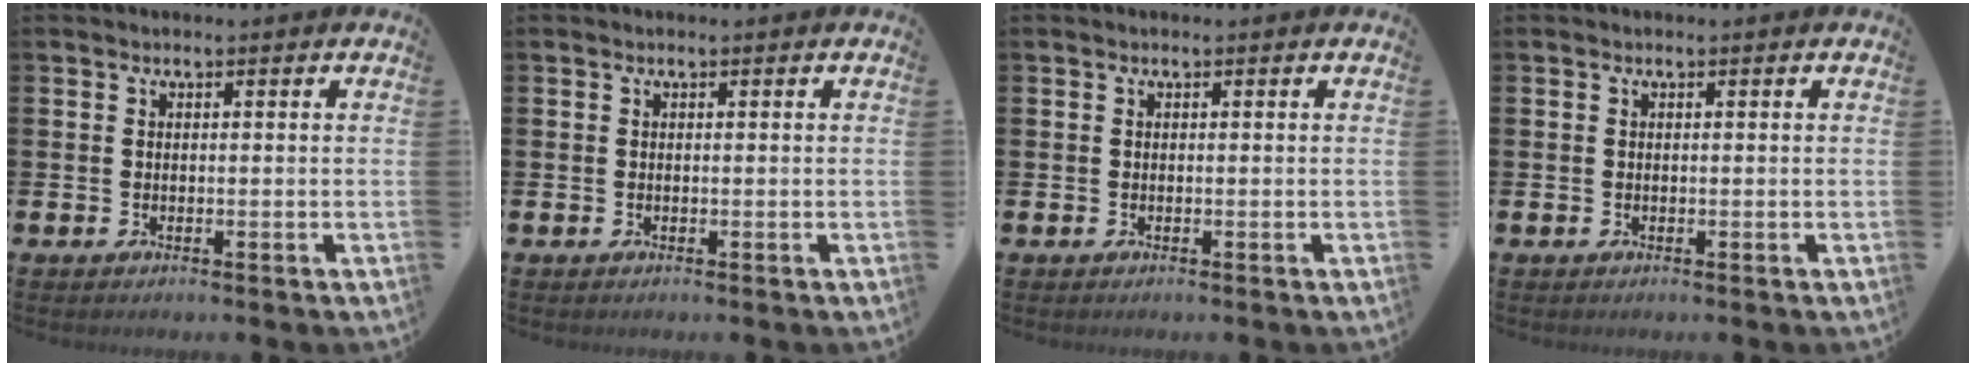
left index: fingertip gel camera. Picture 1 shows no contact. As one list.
[{"total": 0.0}, {"total": 0.0}, {"total": 0.0}]